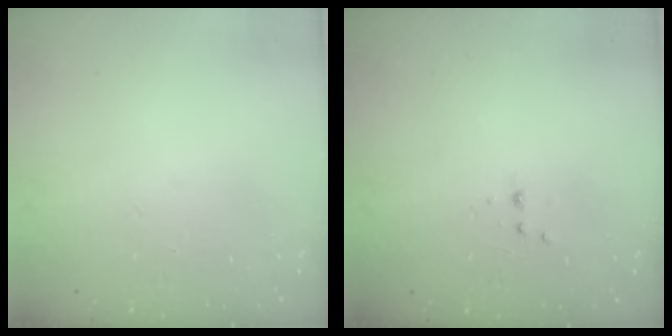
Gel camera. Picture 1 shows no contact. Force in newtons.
{"total": 2.9, "press": 2.7, "slide": 1.0}